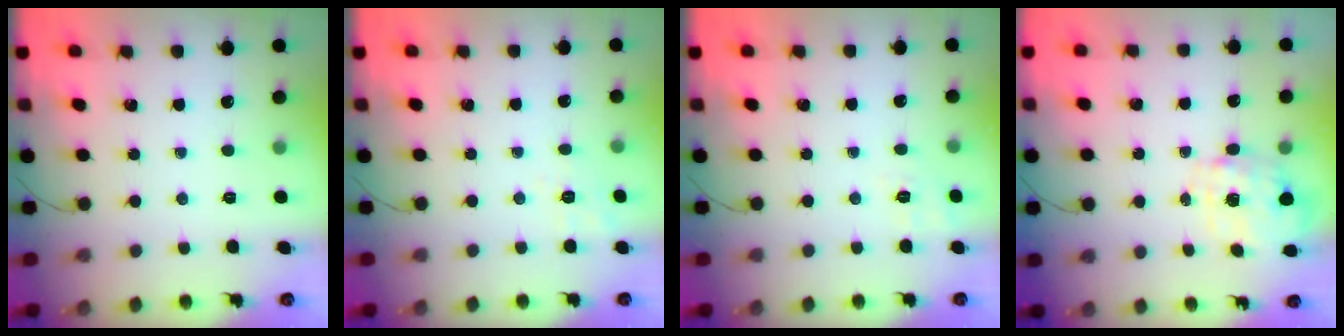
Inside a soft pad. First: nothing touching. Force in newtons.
{"total": 3.8, "press": 3.1, "slide": 2.1}
{"total": 2.5, "press": 1.1, "slide": 2.2}
{"total": 2.7, "press": 2.6, "slide": 0.9}